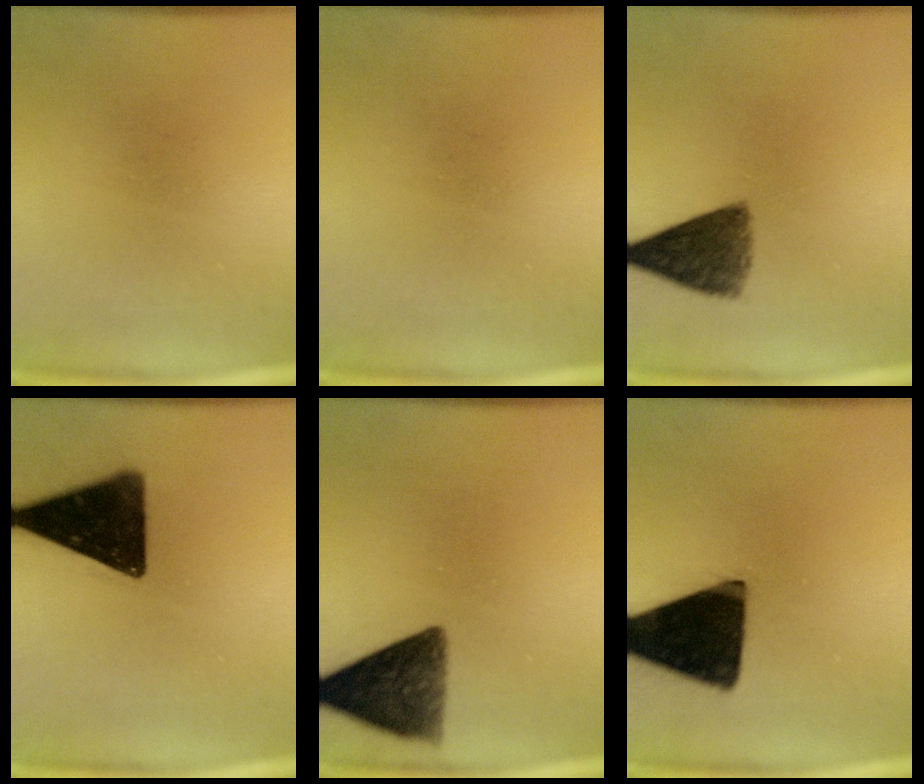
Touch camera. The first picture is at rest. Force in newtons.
{"total": 0.0}
{"total": 7.8}
{"total": 17.1}
{"total": 10.4}
{"total": 18.3}